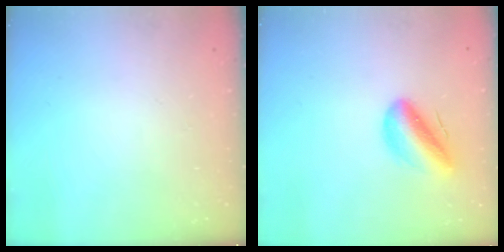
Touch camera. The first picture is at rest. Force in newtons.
{"total": 10.2, "press": 9.8, "slide": 2.7}